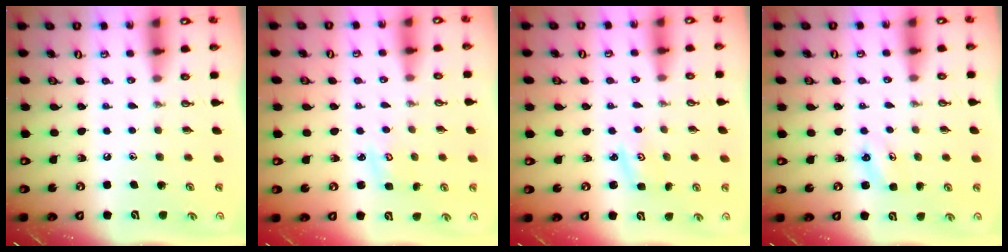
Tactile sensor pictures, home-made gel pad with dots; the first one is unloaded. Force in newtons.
{"total": 2.7, "press": 2.7, "slide": 0.3}
{"total": 2.1, "press": 2.1, "slide": 0.3}
{"total": 3.7, "press": 3.6, "slide": 0.3}